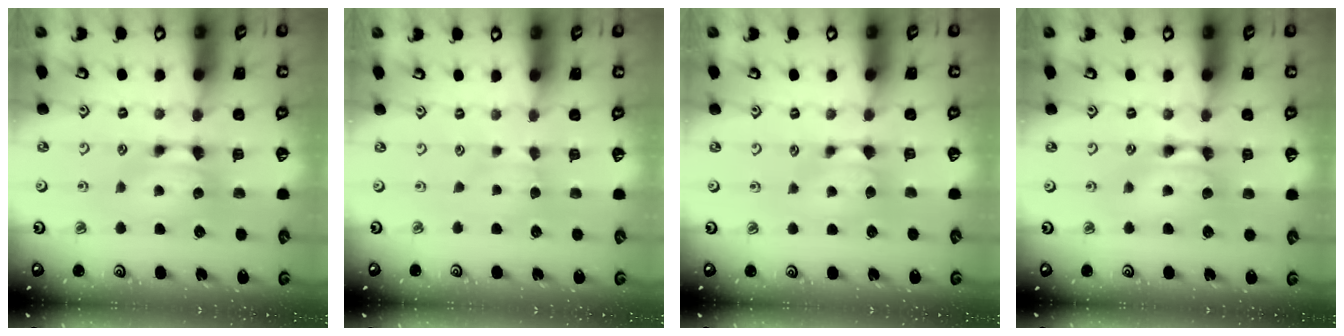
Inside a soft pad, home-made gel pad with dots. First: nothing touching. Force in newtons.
{"total": 1.7, "press": 1.6, "slide": 0.4}
{"total": 0.9, "press": 0.7, "slide": 0.6}
{"total": 1.9, "press": 1.9, "slide": 0.2}